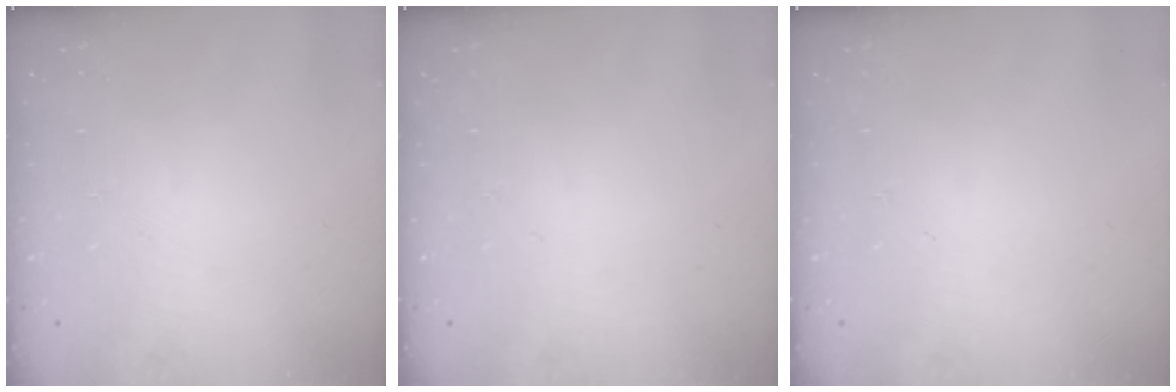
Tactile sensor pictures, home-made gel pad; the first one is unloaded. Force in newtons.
{"total": 0.0}
{"total": 0.0}